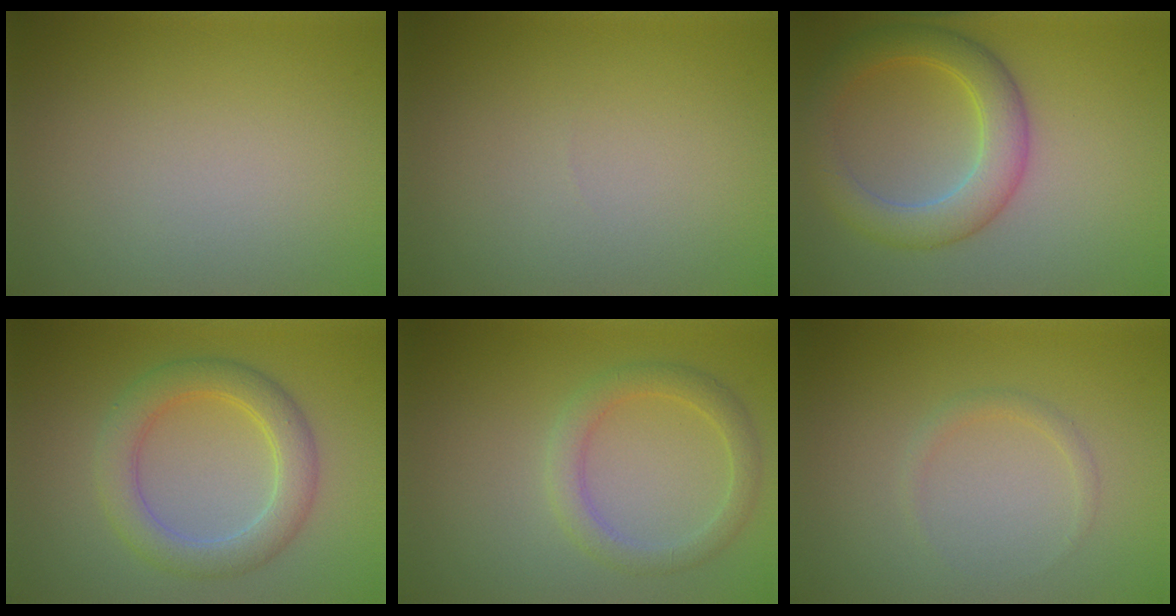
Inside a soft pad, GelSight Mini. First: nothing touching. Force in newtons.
{"total": 0.0}
{"total": 5.2, "press": 5.2, "slide": 0.1}
{"total": 4.5, "press": 4.5, "slide": 0.3}
{"total": 2.7, "press": 2.7, "slide": 0.2}
{"total": 0.9, "press": 0.9, "slide": 0.0}